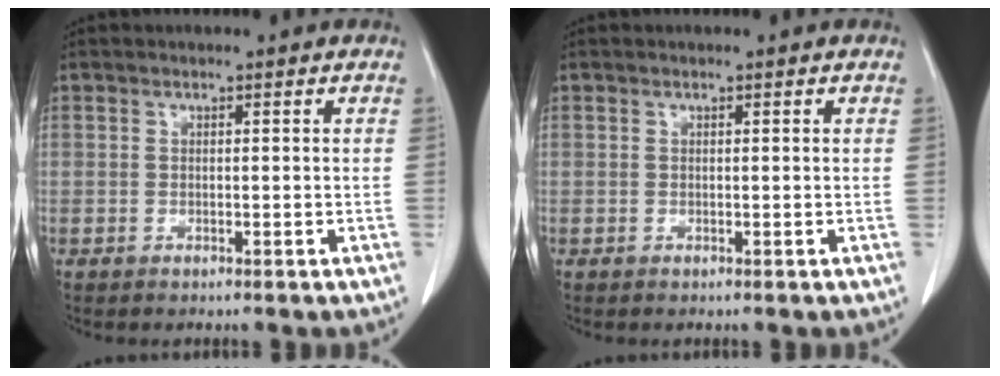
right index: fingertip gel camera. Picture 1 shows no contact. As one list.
[{"total": 0.0}]